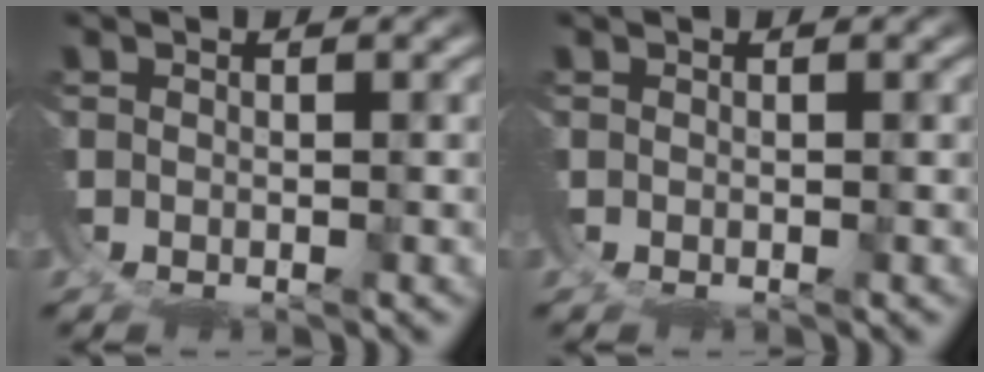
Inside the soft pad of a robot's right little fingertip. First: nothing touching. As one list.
[{"total": 0.0}]